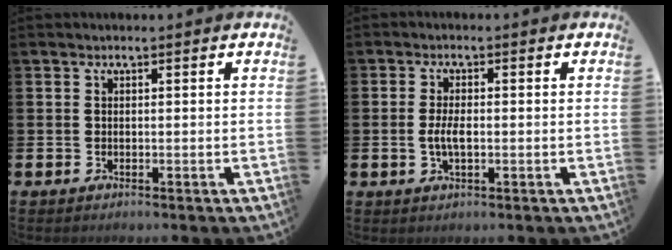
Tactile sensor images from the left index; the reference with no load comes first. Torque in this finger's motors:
{"motor_torque": [0.66, 0.31, 0.12, 0.06]}